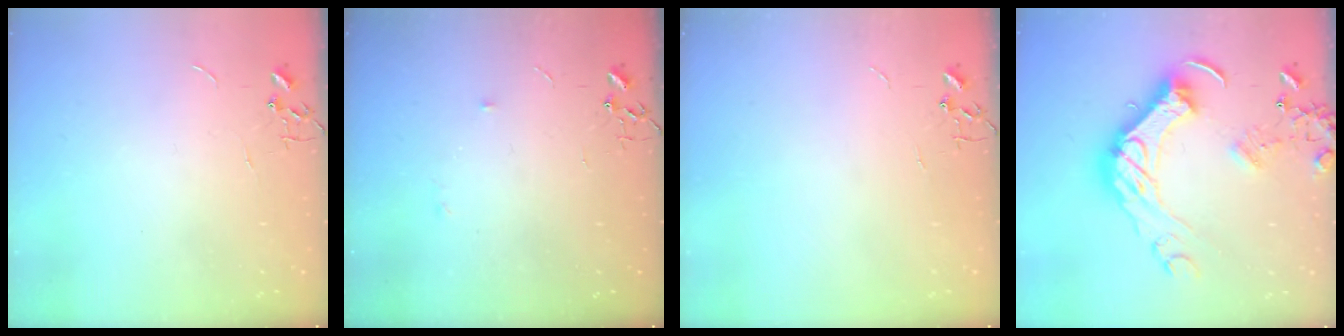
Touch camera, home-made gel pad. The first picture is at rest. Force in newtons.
{"total": 3.6, "press": 3.5, "slide": 0.7}
{"total": 0.0}
{"total": 23.6, "press": 23.4, "slide": 2.4}